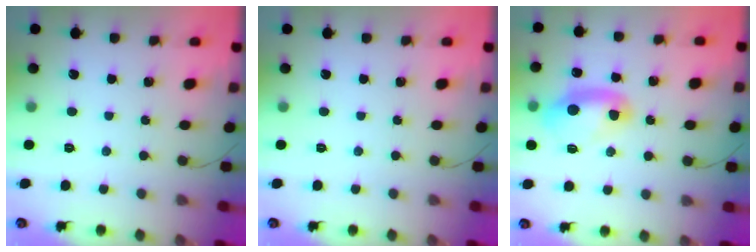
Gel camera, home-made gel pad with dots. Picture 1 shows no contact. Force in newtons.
{"total": 0.0}
{"total": 9.9, "press": 9.8, "slide": 1.0}